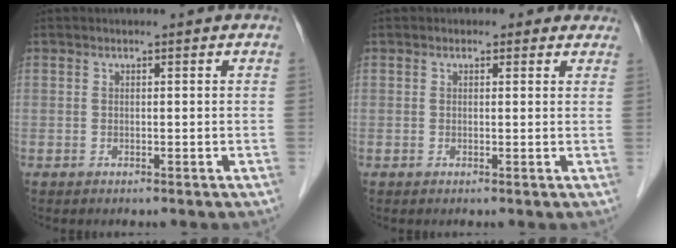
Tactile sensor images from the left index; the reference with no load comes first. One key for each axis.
{"total": 2.0, "fx": 1.3, "fy": 1.4, "fz": 0.5, "tx": 0.004, "ty": 0.004, "tz": 0.008}